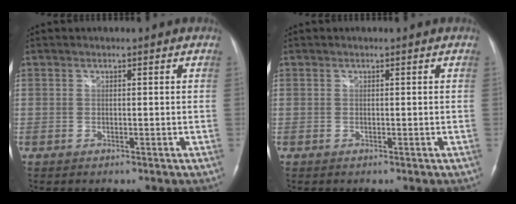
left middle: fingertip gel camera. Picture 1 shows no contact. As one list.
[{"total": 0.0}]